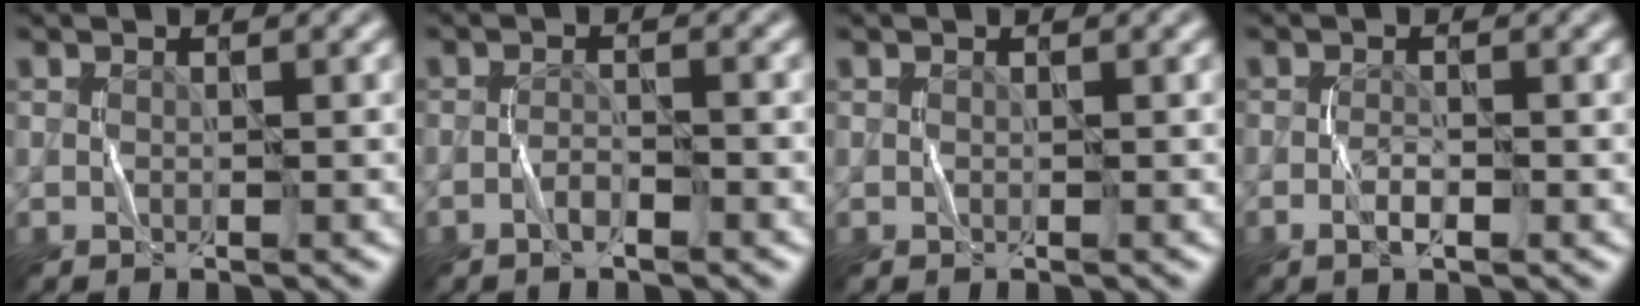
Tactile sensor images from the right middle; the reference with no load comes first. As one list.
[{"total": 1.6, "force": [-1.0, 0.3, 1.1], "torque": [-0.020, 0.005, -0.024]}, {"total": 0.0}, {"total": 1.5, "force": [-0.7, 0.4, 1.3], "torque": [-0.025, 0.000, -0.016]}]